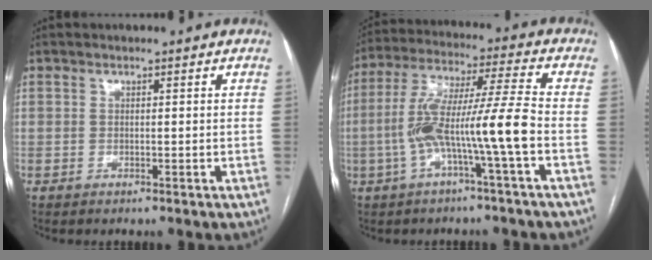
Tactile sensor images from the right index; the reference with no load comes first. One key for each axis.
{"total": 12.3, "fx": -3.4, "fy": -0.6, "fz": 11.8, "tx": -0.236, "ty": 0.023, "tz": -0.065}